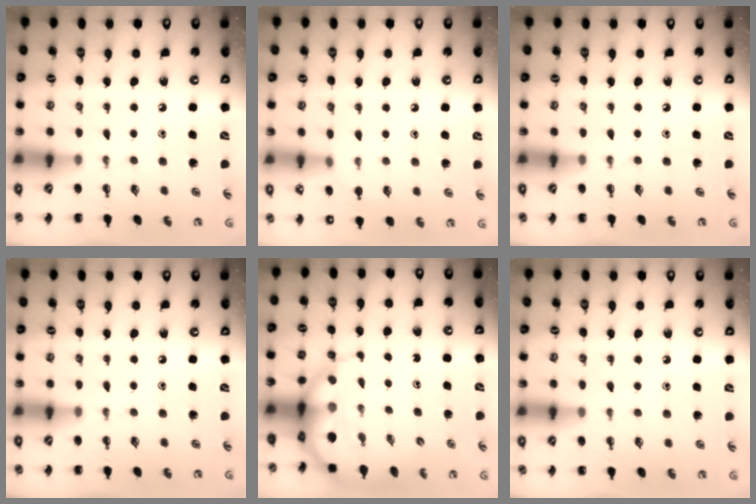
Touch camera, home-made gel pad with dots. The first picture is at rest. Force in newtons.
{"total": 8.9, "press": 8.7, "slide": 2.0}
{"total": 0.0}
{"total": 0.0}
{"total": 8.3, "press": 7.9, "slide": 2.3}
{"total": 6.3, "press": 6.0, "slide": 1.9}